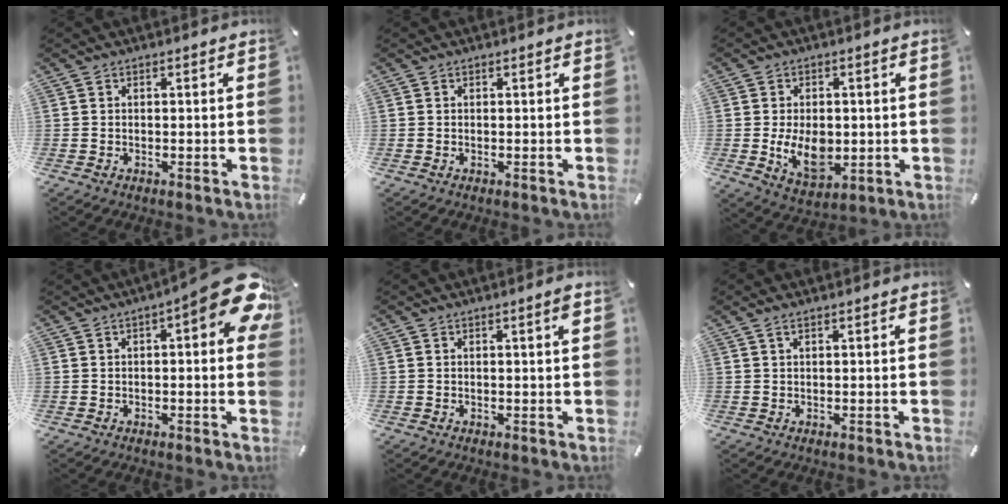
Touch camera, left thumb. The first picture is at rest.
{"total": 0.0}
{"total": 9.9, "force": [-0.9, 6.8, 7.2], "torque": [-0.137, -0.007, -0.016]}
{"total": 12.1, "force": [4.6, 3.4, 10.7], "torque": [-0.133, -0.033, 0.073]}
{"total": 1.9, "force": [0.6, 0.1, 1.8], "torque": [-0.026, -0.002, 0.007]}
{"total": 1.2, "force": [0.6, 0.1, 1.1], "torque": [-0.022, 0.000, 0.010]}